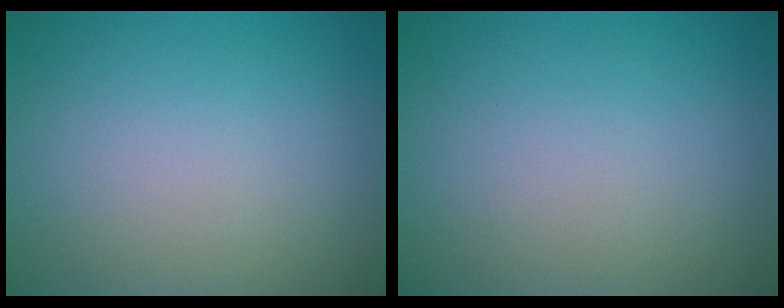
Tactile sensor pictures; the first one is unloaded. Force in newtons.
{"total": 0.0}